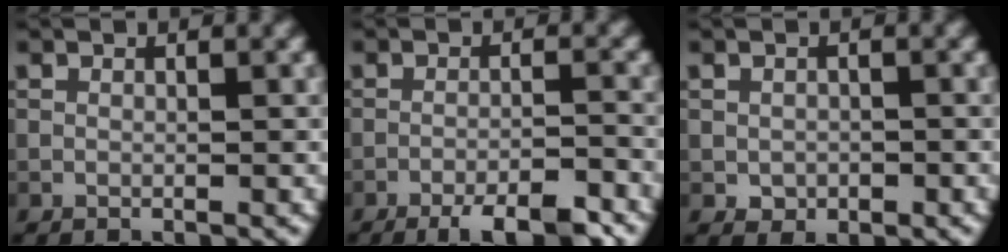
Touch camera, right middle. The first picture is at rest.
{"total": 6.1, "force": [-4.7, 1.3, 3.6], "torque": [-0.056, -0.008, -0.068]}
{"total": 1.5, "force": [-0.4, 1.3, 0.7], "torque": [-0.013, -0.005, -0.007]}